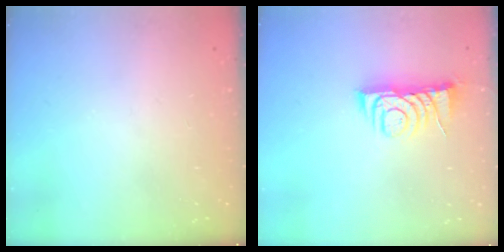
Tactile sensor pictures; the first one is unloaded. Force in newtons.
{"total": 7.2, "press": 7.2, "slide": 0.3}